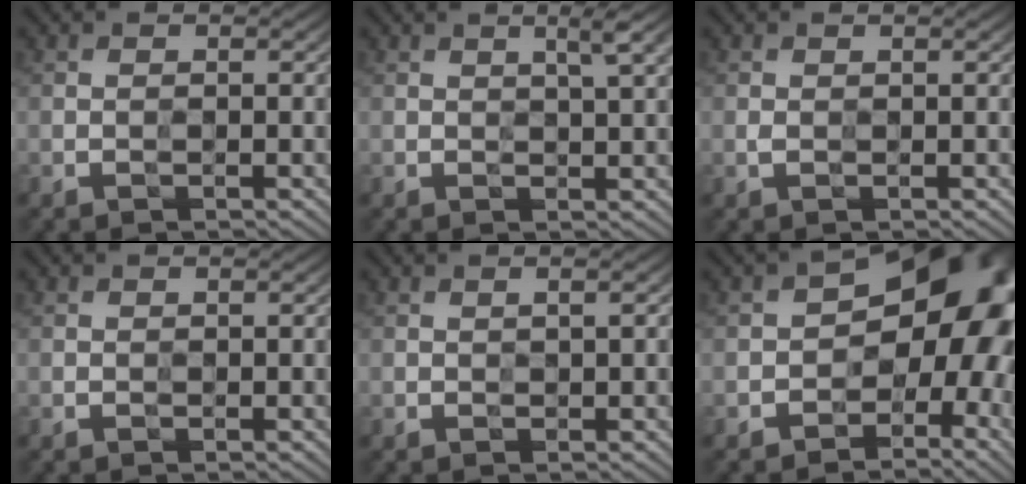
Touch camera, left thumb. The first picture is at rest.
{"total": 2.0, "force": [1.3, 0.1, 1.5], "torque": [-0.022, 0.002, 0.024]}
{"total": 0.0}
{"total": 0.0}
{"total": 0.5, "force": [0.4, 0.1, 0.3], "torque": [0.000, 0.001, 0.006]}
{"total": 12.6, "force": [-1.1, 8.7, 9.1], "torque": [-0.077, 0.009, -0.031]}